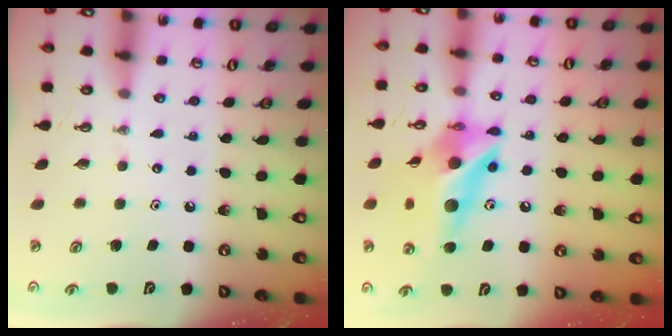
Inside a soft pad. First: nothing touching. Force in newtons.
{"total": 16.1, "press": 16.0, "slide": 1.5}